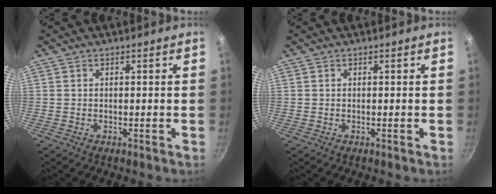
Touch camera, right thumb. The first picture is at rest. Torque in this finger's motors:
{"motor_torque": [0.00, 0.00, -0.01, 0.01, 0.00]}